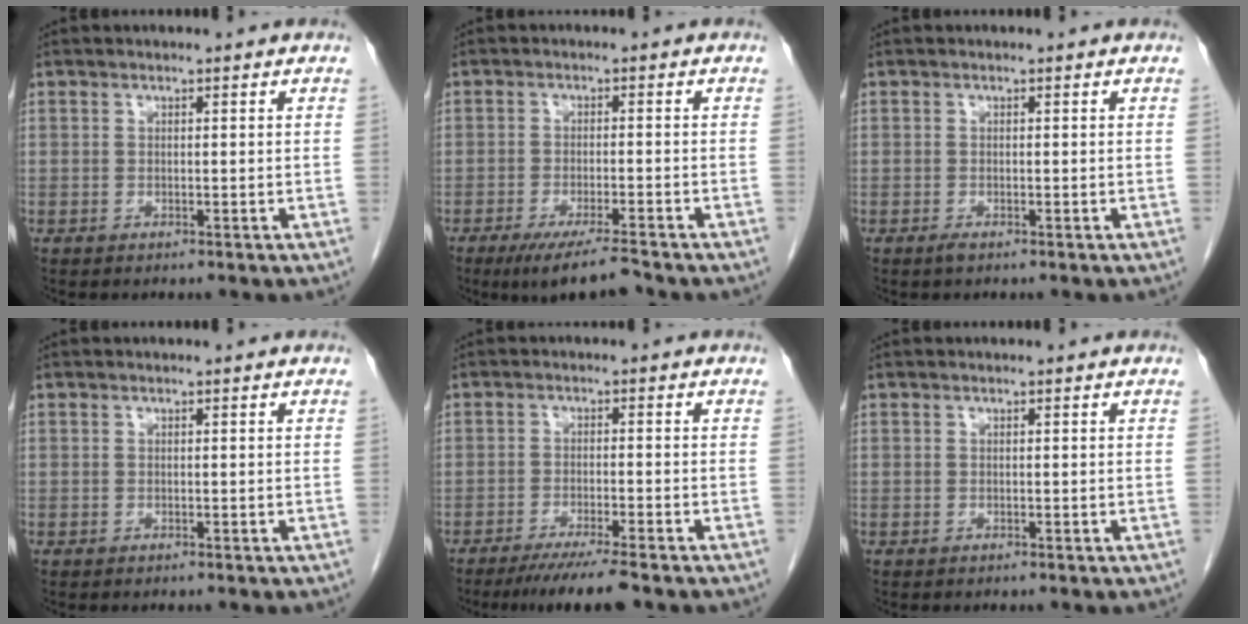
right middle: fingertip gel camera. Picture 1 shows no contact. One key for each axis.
{"total": 7.1, "fx": -5.7, "fy": 0.3, "fz": 4.3, "tx": -0.066, "ty": -0.018, "tz": -0.094}
{"total": 0.7, "fx": -0.5, "fy": 0.1, "fz": 0.5, "tx": -0.011, "ty": -0.001, "tz": -0.008}
{"total": 0.0}
{"total": 7.1, "fx": -5.6, "fy": -0.2, "fz": 4.4, "tx": -0.064, "ty": -0.018, "tz": -0.091}
{"total": 0.0}